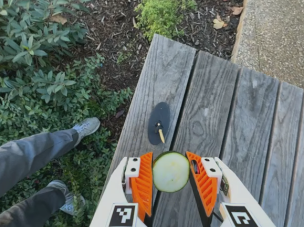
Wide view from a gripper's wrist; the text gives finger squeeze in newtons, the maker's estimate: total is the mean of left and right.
{"total": 12.3, "left": 12.5, "right": 12.0}